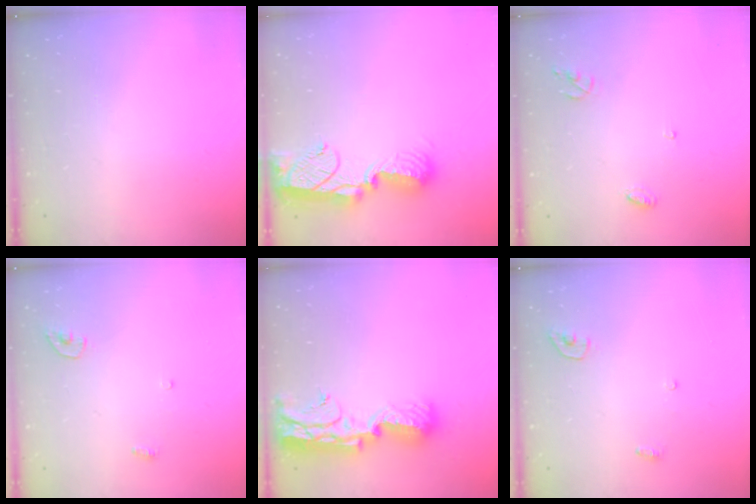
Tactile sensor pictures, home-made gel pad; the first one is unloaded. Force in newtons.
{"total": 11.4, "press": 11.3, "slide": 1.5}
{"total": 4.7, "press": 4.7, "slide": 0.1}
{"total": 3.4, "press": 3.4, "slide": 0.3}
{"total": 20.1, "press": 19.4, "slide": 5.5}
{"total": 3.4, "press": 3.4, "slide": 0.3}